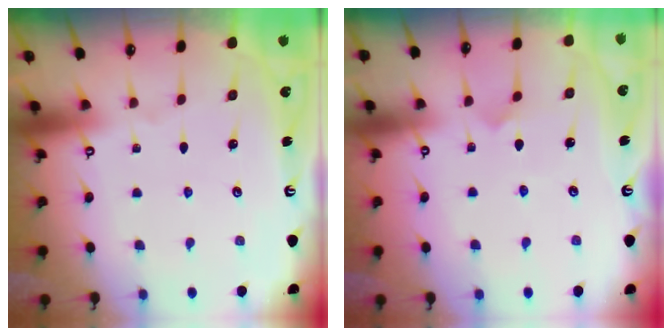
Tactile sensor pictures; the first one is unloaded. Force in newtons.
{"total": 8.1, "press": 8.1, "slide": 0.6}